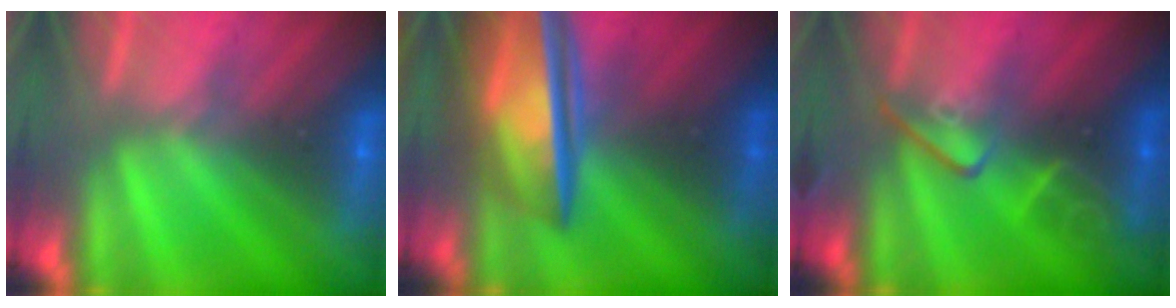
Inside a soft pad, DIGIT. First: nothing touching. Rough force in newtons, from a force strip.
{"total": 8.1}
{"total": 2.4}